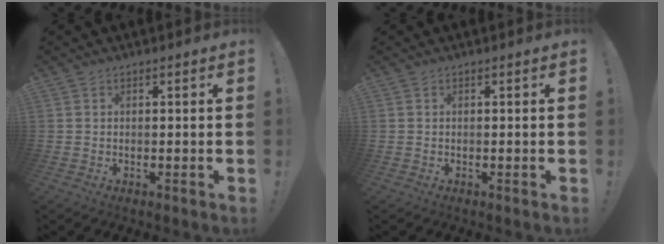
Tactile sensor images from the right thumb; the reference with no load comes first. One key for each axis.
{"total": 0.0}